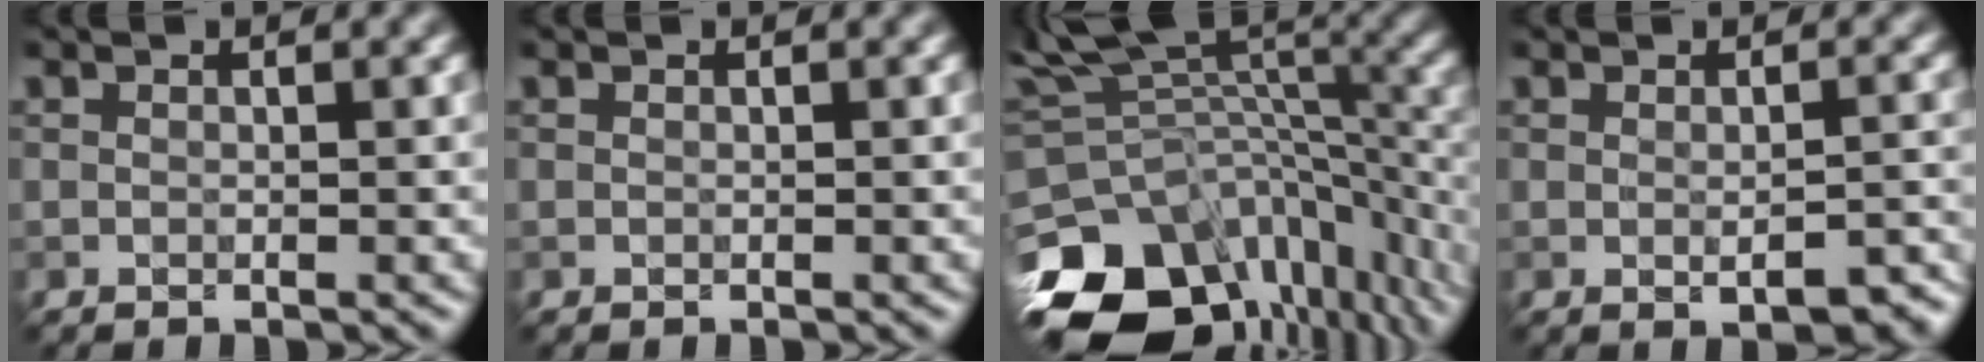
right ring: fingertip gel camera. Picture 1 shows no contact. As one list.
[{"total": 0.0}, {"total": 13.9, "force": [-7.3, 8.9, 7.8], "torque": [-0.144, 0.017, -0.082]}, {"total": 3.1, "force": [-1.5, 0.8, 2.5], "torque": [-0.035, -0.006, -0.005]}]